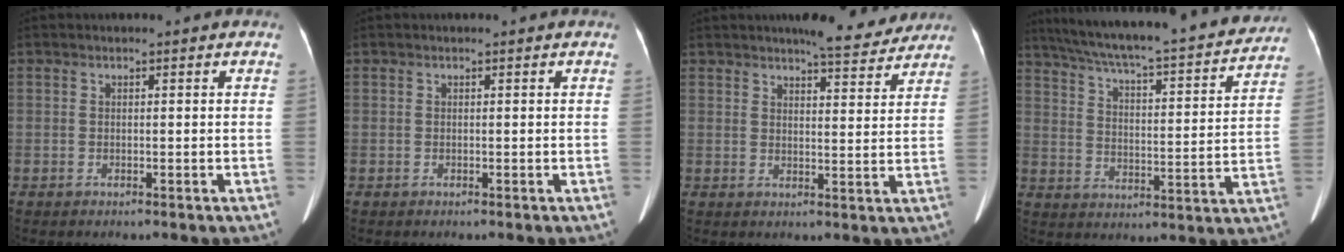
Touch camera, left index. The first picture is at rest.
{"total": 0.0}
{"total": 8.1, "force": [7.3, 1.4, 3.1], "torque": [-0.039, -0.001, 0.087]}
{"total": 26.5, "force": [23.5, 3.0, 12.0], "torque": [-0.199, -0.019, 0.316]}